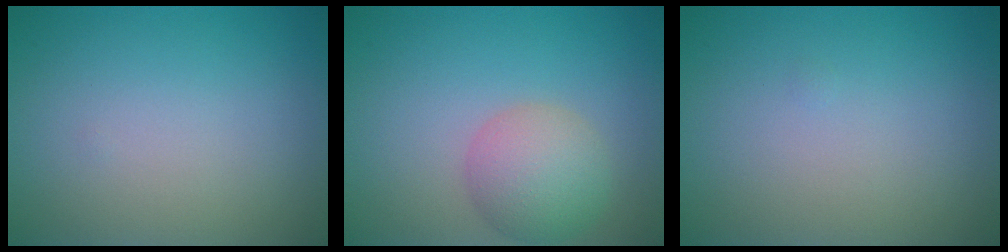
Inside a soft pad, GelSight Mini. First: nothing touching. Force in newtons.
{"total": 4.3, "press": 4.3, "slide": 0.3}
{"total": 0.0}